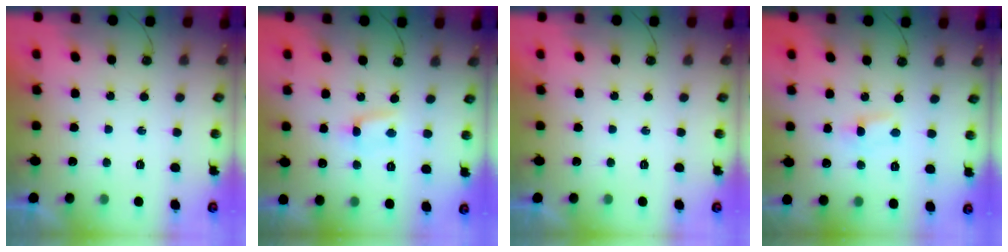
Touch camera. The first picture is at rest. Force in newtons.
{"total": 1.8, "press": 1.8, "slide": 0.2}
{"total": 0.0}
{"total": 1.4, "press": 1.4, "slide": 0.3}